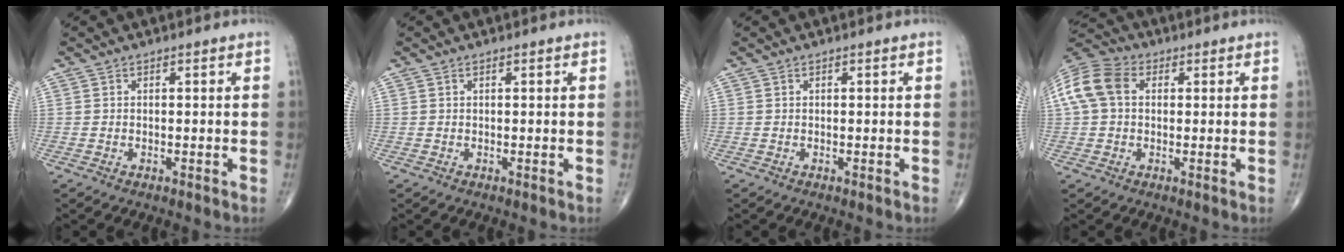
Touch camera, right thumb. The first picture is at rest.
{"total": 0.0}
{"total": 0.0}
{"total": 10.7, "force": [1.9, 7.7, 7.2], "torque": [-0.154, 0.032, 0.029]}